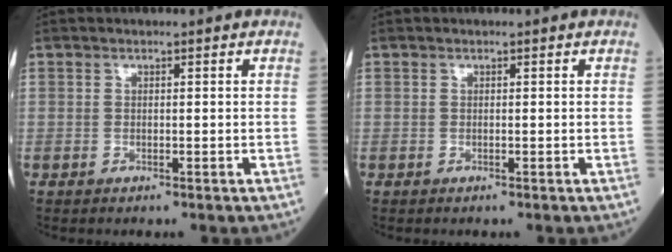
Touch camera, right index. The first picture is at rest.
{"total": 0.0}